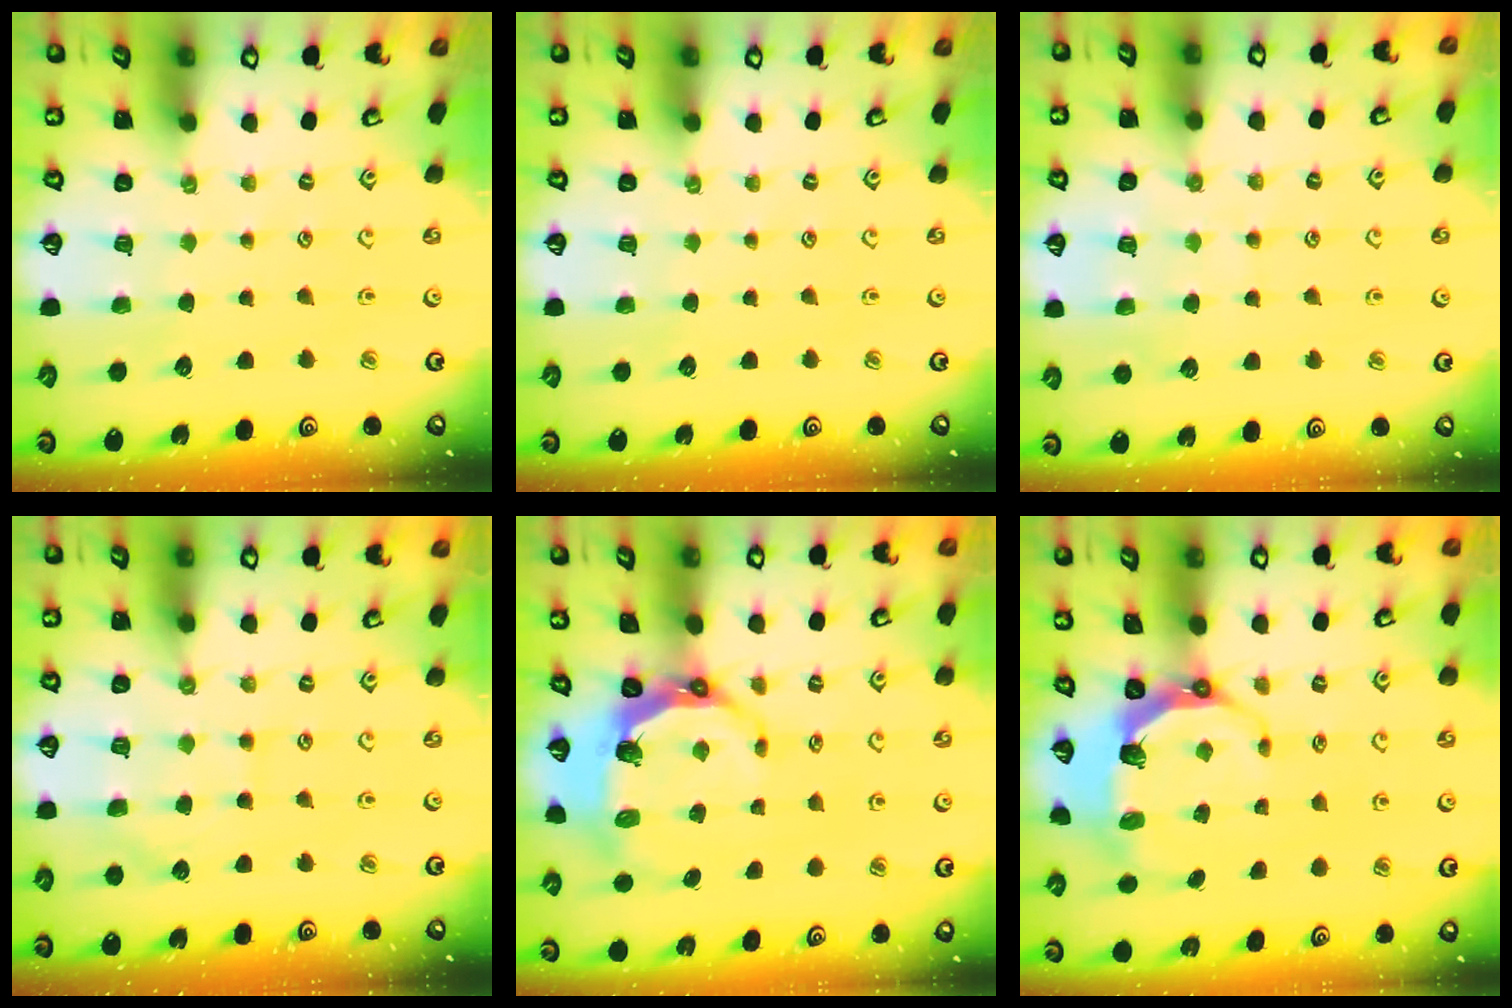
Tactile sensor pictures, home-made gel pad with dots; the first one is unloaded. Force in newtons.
{"total": 0.0}
{"total": 8.7, "press": 8.7, "slide": 0.8}
{"total": 6.2, "press": 6.1, "slide": 0.7}
{"total": 7.0, "press": 5.6, "slide": 4.2}
{"total": 6.7, "press": 5.0, "slide": 4.4}